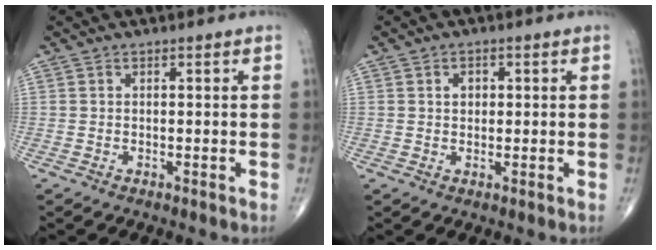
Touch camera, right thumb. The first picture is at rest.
{"total": 2.3, "force": [0.6, 1.8, 1.4], "torque": [-0.011, 0.001, 0.009]}